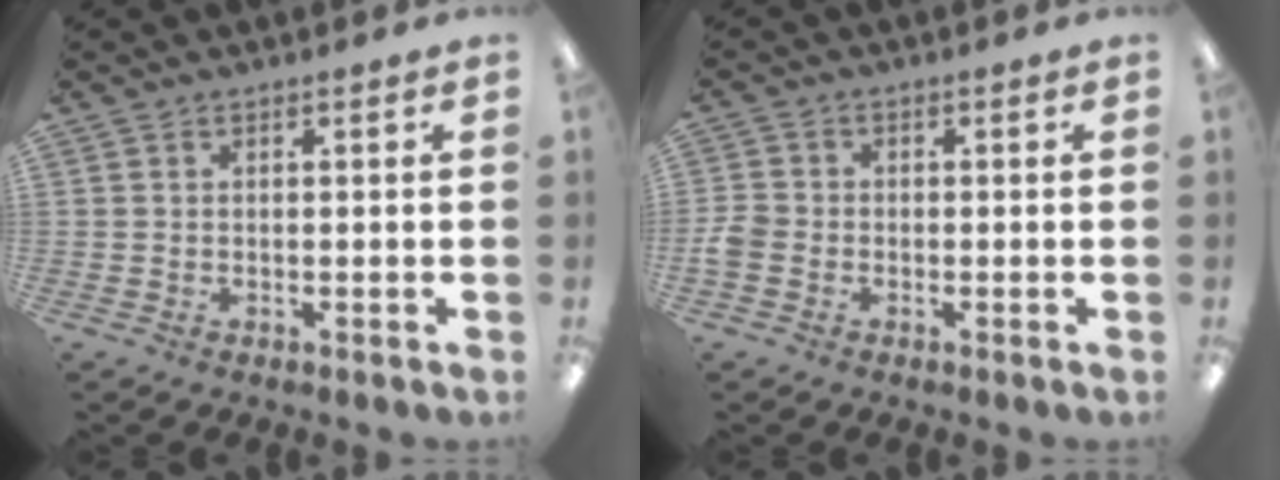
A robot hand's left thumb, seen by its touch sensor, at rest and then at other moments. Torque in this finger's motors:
{"motor_torque": [-0.03, 0.04, 0.02, -0.01, 0.00]}